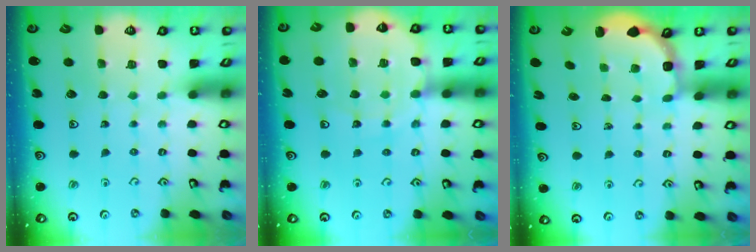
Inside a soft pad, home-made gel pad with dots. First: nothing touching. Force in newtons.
{"total": 10.9, "press": 10.4, "slide": 3.1}
{"total": 3.0, "press": 2.3, "slide": 1.8}